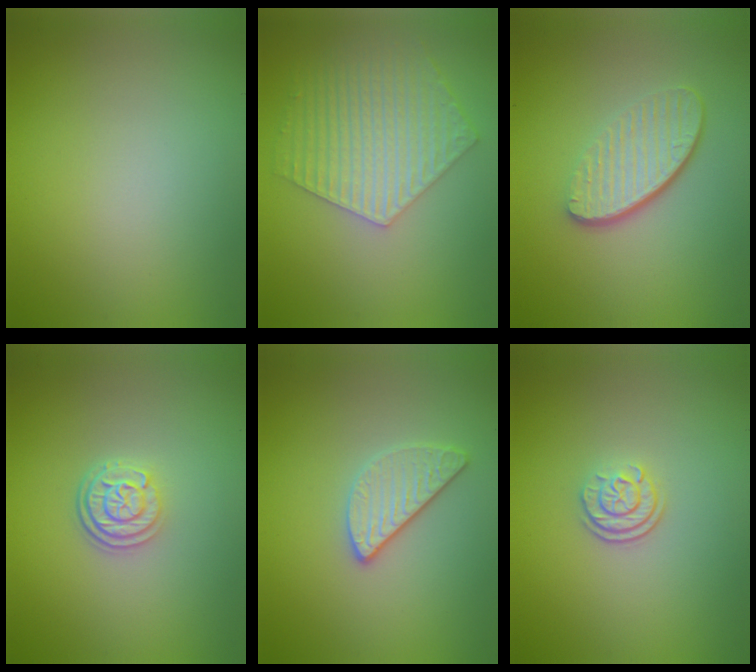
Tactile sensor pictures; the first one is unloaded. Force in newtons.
{"total": 6.4, "press": 4.9, "slide": 4.1}
{"total": 4.6, "press": 3.2, "slide": 3.3}
{"total": 2.9, "press": 2.4, "slide": 1.7}
{"total": 2.5, "press": 2.4, "slide": 0.8}
{"total": 2.3, "press": 1.7, "slide": 1.5}